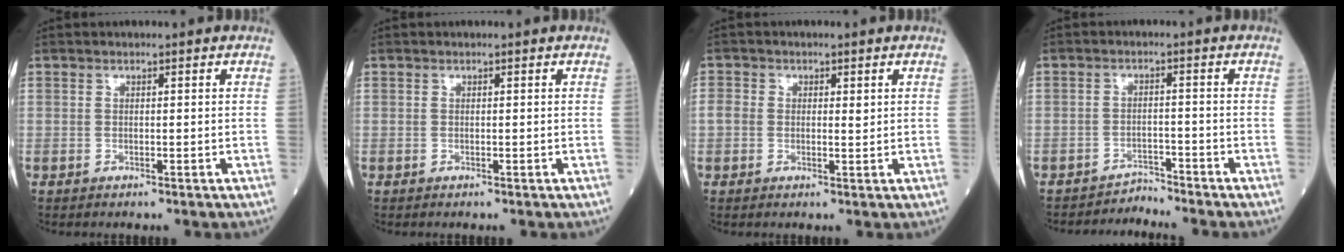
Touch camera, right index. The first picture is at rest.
{"total": 0.0}
{"total": 2.4, "force": [0.3, 1.7, 1.7], "torque": [-0.027, 0.006, 0.003]}
{"total": 3.1, "force": [-2.6, -0.7, -1.5], "torque": [0.032, -0.002, -0.039]}